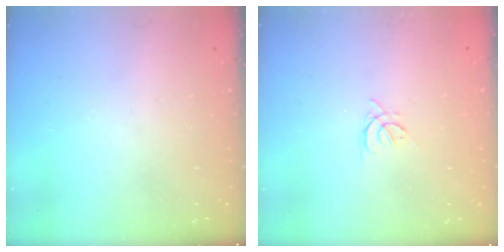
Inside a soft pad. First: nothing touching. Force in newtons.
{"total": 2.4, "press": 2.3, "slide": 0.6}